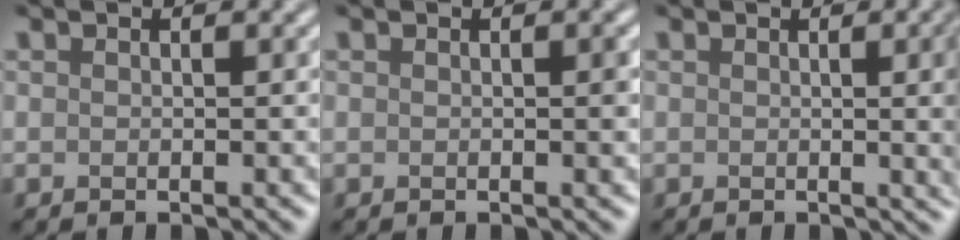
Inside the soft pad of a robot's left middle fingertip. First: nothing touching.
{"total": 0.7, "force": [0.0, 0.0, 0.6], "torque": [-0.007, 0.000, 0.000]}
{"total": 7.8, "force": [0.4, 3.5, 7.0], "torque": [-0.029, 0.010, 0.003]}